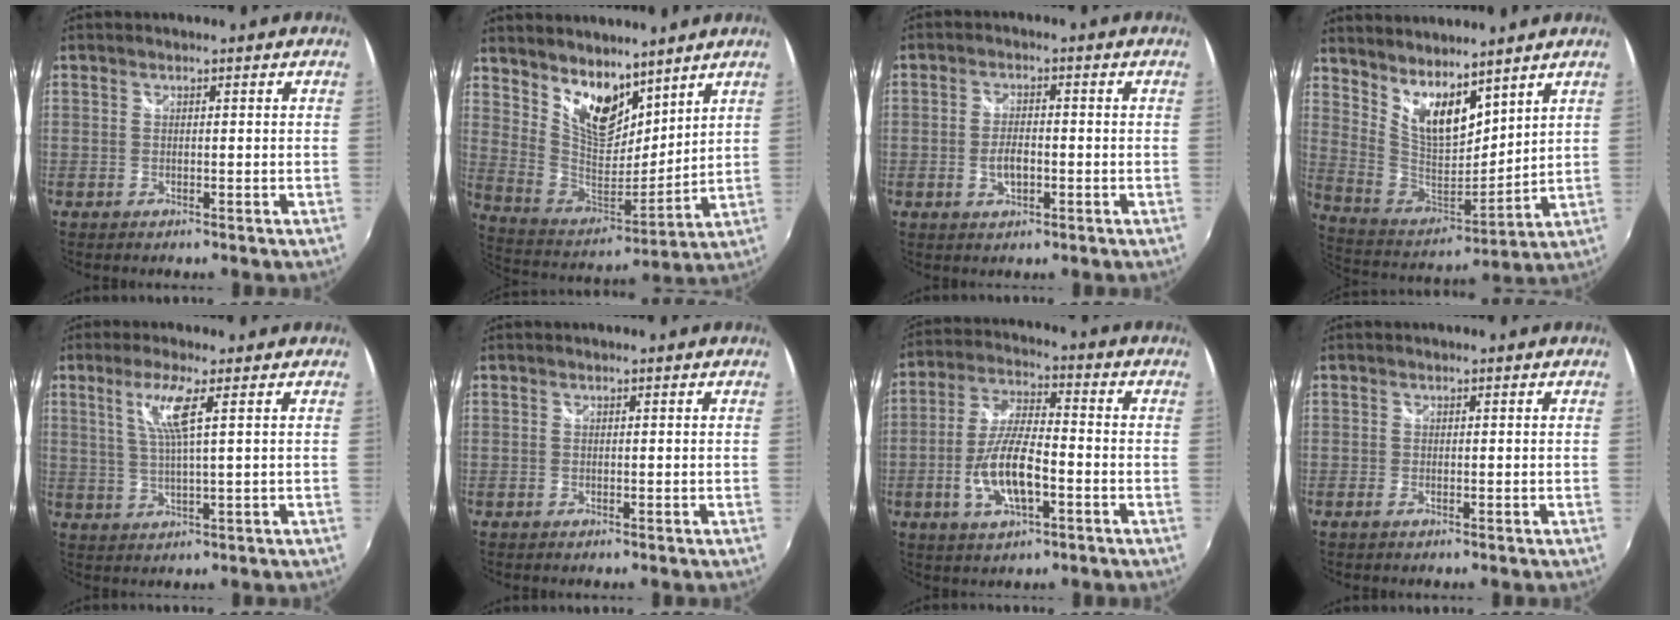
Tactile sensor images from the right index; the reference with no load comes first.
{"total": 13.8, "force": [9.7, 7.0, 7.0], "torque": [-0.133, 0.000, 0.189]}
{"total": 4.0, "force": [-1.1, 1.9, 3.3], "torque": [-0.065, 0.000, -0.019]}
{"total": 13.1, "force": [9.2, 5.1, 7.8], "torque": [-0.142, -0.011, 0.181]}
{"total": 5.9, "force": [2.3, -0.3, 5.4], "torque": [-0.106, -0.003, 0.049]}
{"total": 0.0}
{"total": 11.2, "force": [-3.6, 3.7, 10.0], "torque": [-0.206, 0.000, -0.065]}
{"total": 0.5, "force": [-0.2, 0.2, 0.4], "torque": [-0.010, -0.002, -0.005]}